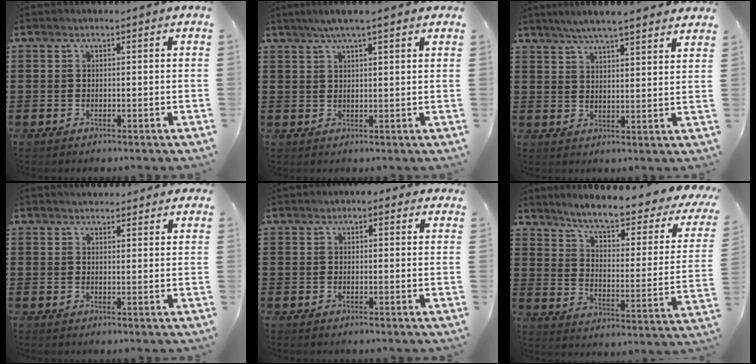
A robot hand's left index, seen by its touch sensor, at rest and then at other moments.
{"total": 4.0, "force": [2.8, 0.2, 2.8], "torque": [-0.060, 0.002, 0.049]}
{"total": 5.2, "force": [4.7, 0.1, 2.1], "torque": [-0.057, -0.013, 0.083]}
{"total": 2.1, "force": [2.0, 0.5, 0.2], "torque": [-0.008, 0.003, 0.039]}
{"total": 1.7, "force": [1.3, 1.0, 0.5], "torque": [-0.007, 0.005, 0.021]}
{"total": 7.1, "force": [5.6, 0.4, 4.4], "torque": [-0.099, -0.039, 0.087]}